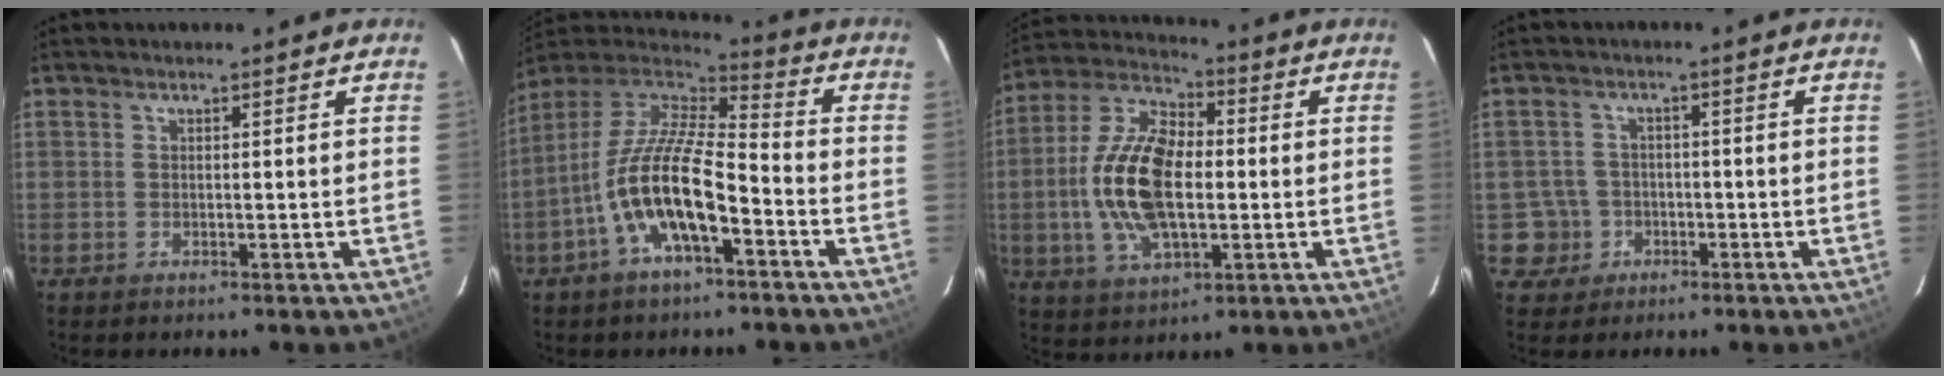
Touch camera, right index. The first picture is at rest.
{"total": 16.0, "force": [-6.3, 5.2, 13.7], "torque": [-0.269, -0.003, -0.127]}
{"total": 16.9, "force": [-1.3, 8.5, 14.5], "torque": [-0.302, 0.009, -0.026]}
{"total": 5.1, "force": [-1.6, 4.8, 0.1], "torque": [-0.010, 0.026, -0.023]}